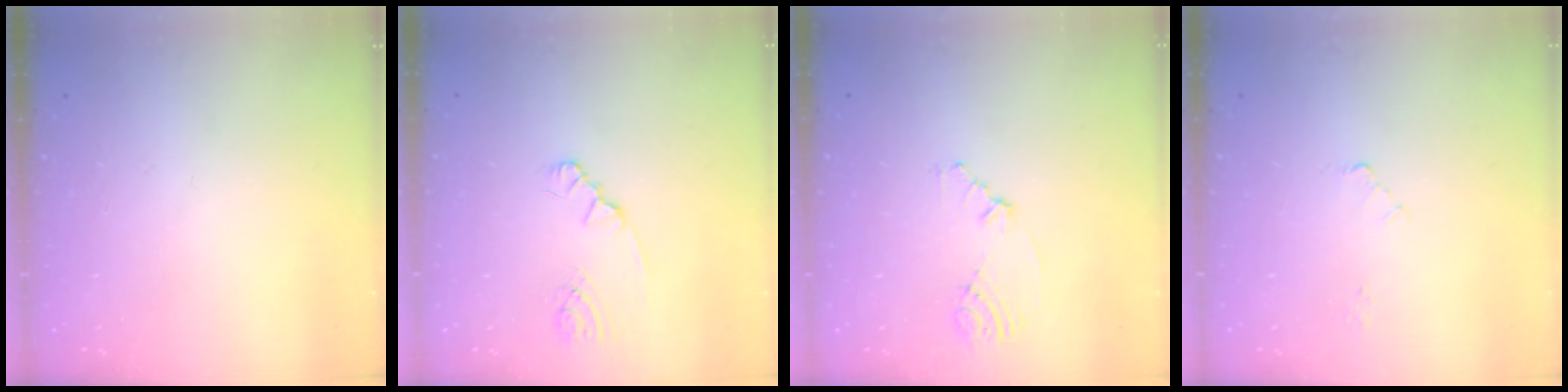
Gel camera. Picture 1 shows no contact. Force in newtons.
{"total": 1.7, "press": 1.6, "slide": 0.3}
{"total": 4.7, "press": 1.6, "slide": 4.4}
{"total": 2.0, "press": 2.0, "slide": 0.3}